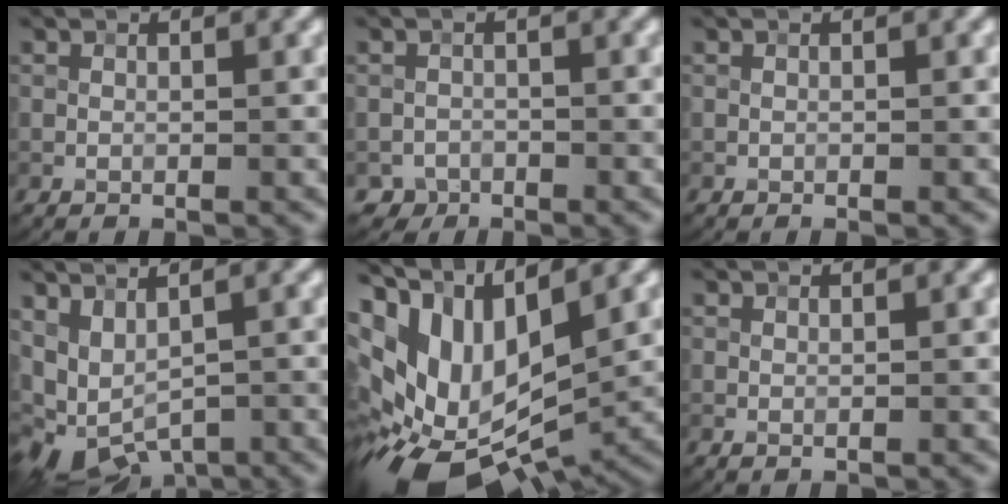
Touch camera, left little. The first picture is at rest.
{"total": 1.4, "force": [-0.9, 1.0, 0.1], "torque": [0.002, -0.001, -0.020]}
{"total": 0.0}
{"total": 5.4, "force": [-1.2, 3.1, 4.3], "torque": [-0.083, -0.018, -0.006]}
{"total": 12.8, "force": [0.2, 8.1, 9.8], "torque": [-0.196, -0.006, 0.007]}
{"total": 0.0}